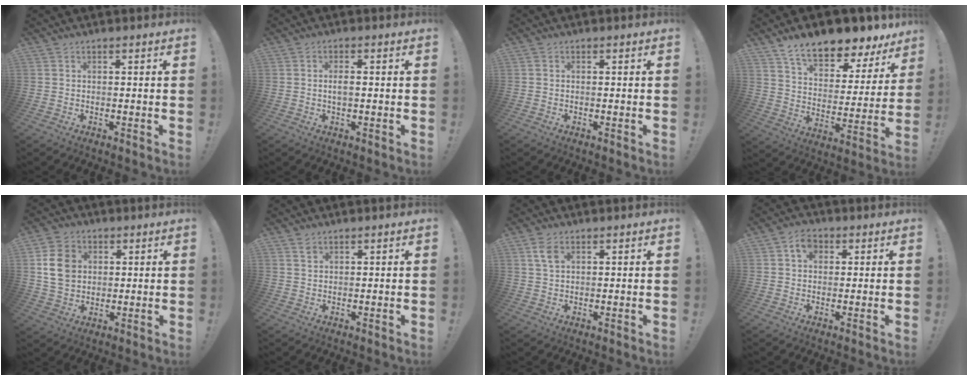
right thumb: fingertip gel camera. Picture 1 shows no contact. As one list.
[{"total": 2.3, "force": [-0.2, 0.8, 2.2], "torque": [-0.033, 0.001, -0.006]}, {"total": 0.0}, {"total": 13.2, "force": [10.8, 4.4, 6.2], "torque": [-0.101, -0.091, 0.186]}, {"total": 10.6, "force": [2.2, 8.7, 5.5], "torque": [-0.088, 0.001, 0.045]}, {"total": 1.5, "force": [1.1, 0.8, 0.6], "torque": [0.000, -0.005, 0.018]}, {"total": 4.1, "force": [1.8, 2.2, 3.0], "torque": [-0.049, -0.002, 0.032]}, {"total": 5.5, "force": [1.7, 4.0, 3.3], "torque": [-0.049, 0.004, 0.030]}]